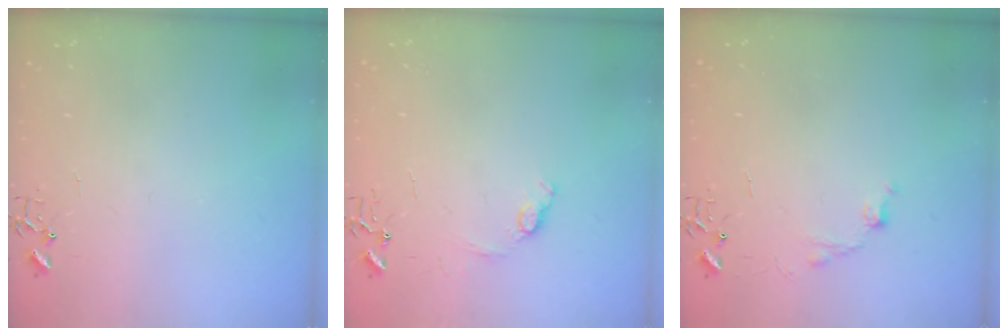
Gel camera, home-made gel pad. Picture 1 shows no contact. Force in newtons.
{"total": 7.2, "press": 7.1, "slide": 0.8}
{"total": 6.7, "press": 6.7, "slide": 0.9}